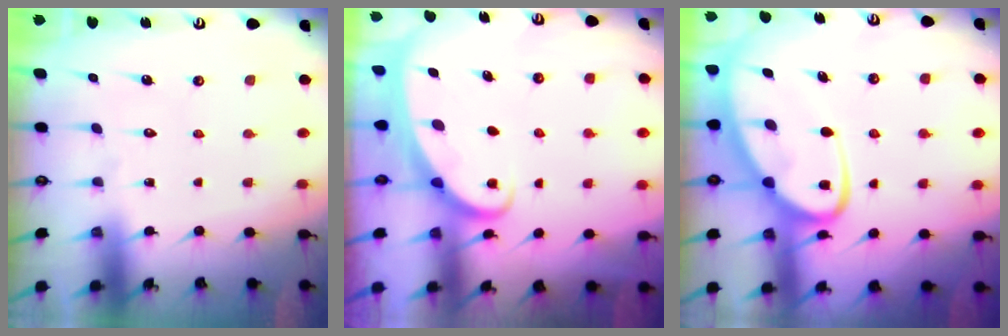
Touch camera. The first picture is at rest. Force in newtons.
{"total": 2.0, "press": 2.0, "slide": 0.2}
{"total": 12.9, "press": 12.8, "slide": 1.3}